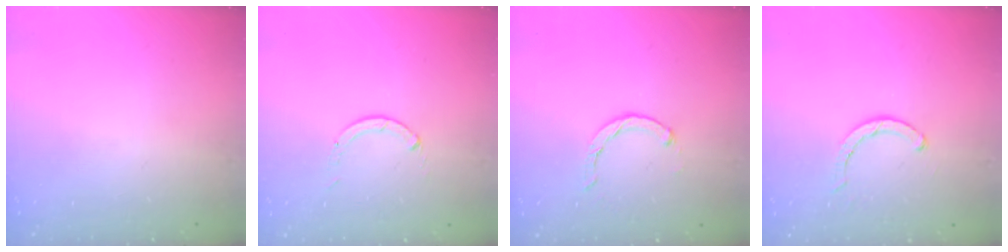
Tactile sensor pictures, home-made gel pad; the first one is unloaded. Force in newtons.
{"total": 0.0}
{"total": 2.0, "press": 2.0, "slide": 0.4}
{"total": 2.8, "press": 2.8, "slide": 0.2}